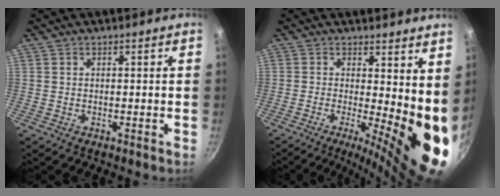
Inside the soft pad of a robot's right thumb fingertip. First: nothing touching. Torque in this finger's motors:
{"motor_torque": [-0.60, 1.99, 0.27, 0.08, 0.17]}